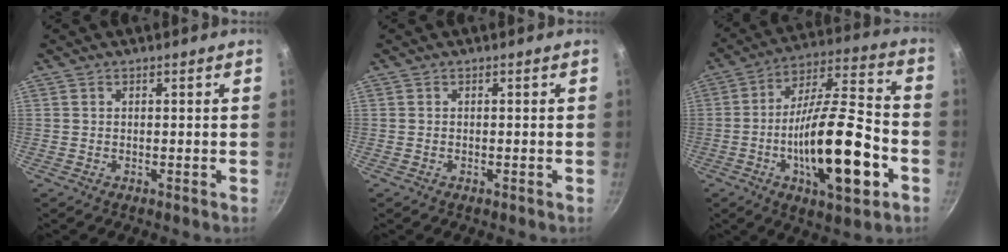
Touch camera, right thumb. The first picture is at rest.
{"total": 0.0}
{"total": 22.2, "force": [-6.3, 7.3, 20.0], "torque": [-0.316, 0.040, -0.107]}